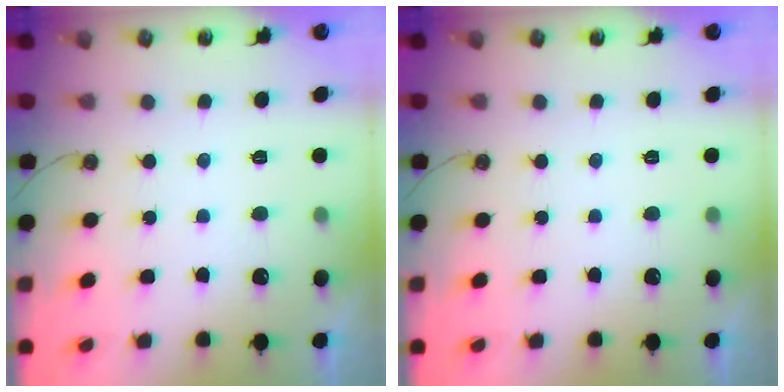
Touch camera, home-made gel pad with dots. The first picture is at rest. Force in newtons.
{"total": 0.0}